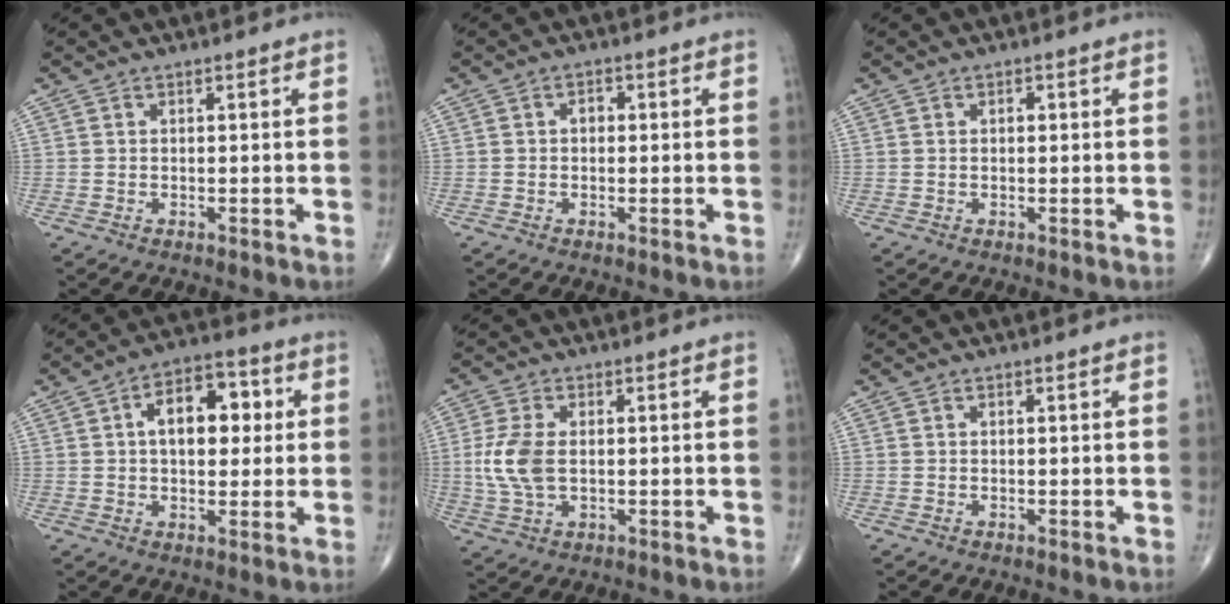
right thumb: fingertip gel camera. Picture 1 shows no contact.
{"total": 1.6, "force": [0.0, 1.1, 1.1], "torque": [-0.011, 0.006, -0.004]}
{"total": 1.0, "force": [0.2, 0.6, 0.8], "torque": [-0.012, 0.003, 0.004]}
{"total": 11.8, "force": [2.2, 6.9, 9.3], "torque": [-0.109, 0.017, 0.027]}
{"total": 7.7, "force": [0.2, 4.3, 6.3], "torque": [-0.151, -0.001, 0.005]}
{"total": 0.0}